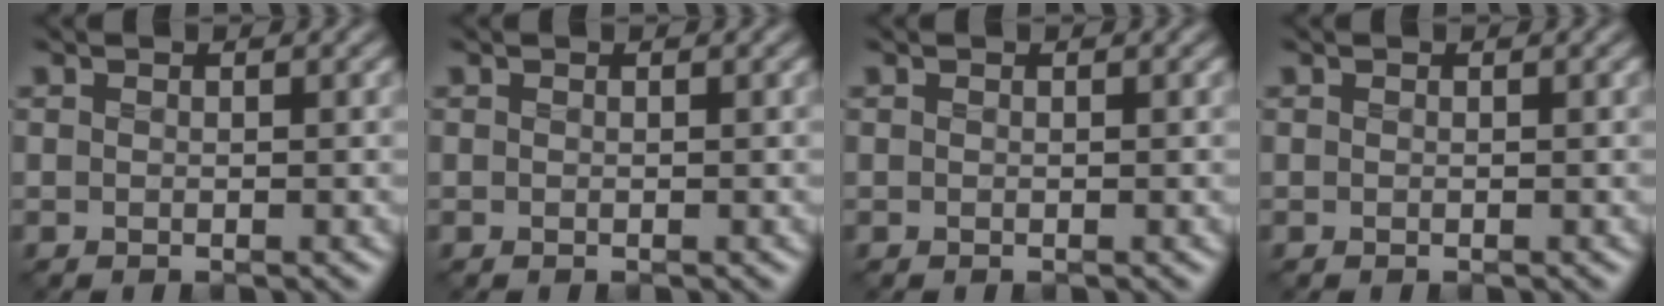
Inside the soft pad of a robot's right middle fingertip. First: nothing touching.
{"total": 0.0}
{"total": 0.0}
{"total": 0.0}